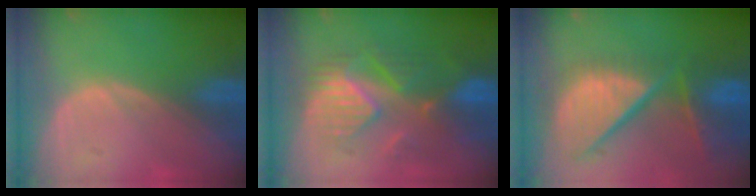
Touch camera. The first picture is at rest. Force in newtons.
{"total": 8.6, "press": 8.6, "slide": 0.3}
{"total": 13.1, "press": 10.9, "slide": 7.2}